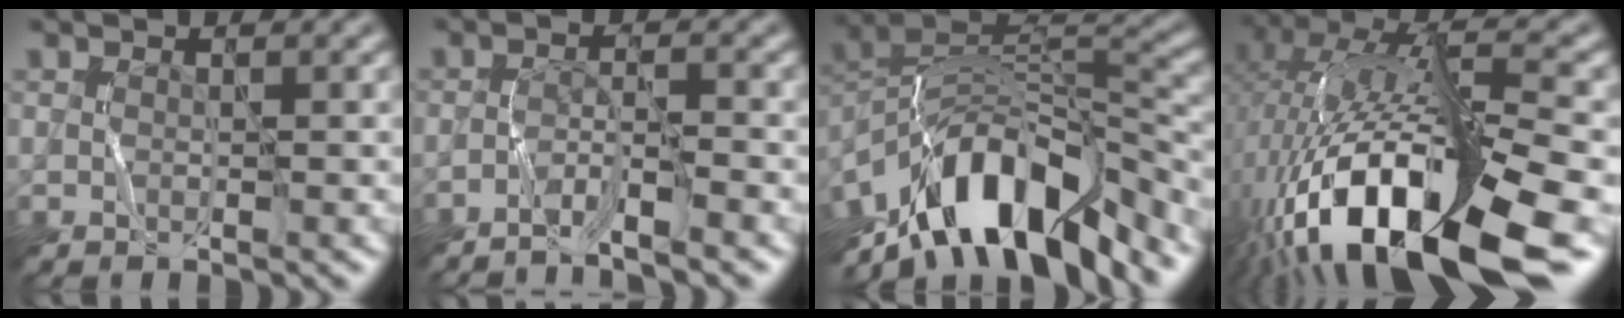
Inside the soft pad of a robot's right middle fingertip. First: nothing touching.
{"total": 2.9, "force": [-2.4, -0.1, 1.5], "torque": [-0.031, 0.011, -0.052]}
{"total": 12.0, "force": [-8.5, 4.6, 7.2], "torque": [-0.114, 0.017, -0.161]}
{"total": 17.0, "force": [-7.2, 5.3, 14.4], "torque": [-0.252, 0.023, -0.128]}